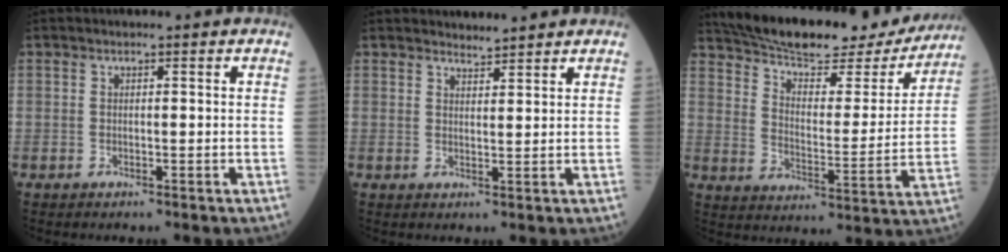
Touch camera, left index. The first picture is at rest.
{"total": 2.2, "force": [2.1, 0.0, -0.2], "torque": [-0.006, 0.006, 0.038]}
{"total": 23.4, "force": [21.0, 5.6, 8.7], "torque": [-0.139, -0.012, 0.288]}